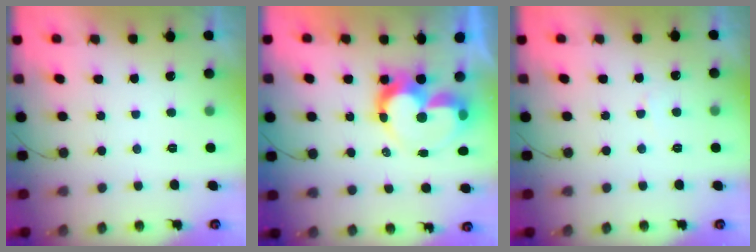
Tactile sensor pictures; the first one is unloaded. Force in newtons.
{"total": 12.7, "press": 12.6, "slide": 0.9}
{"total": 2.6, "press": 2.6, "slide": 0.1}